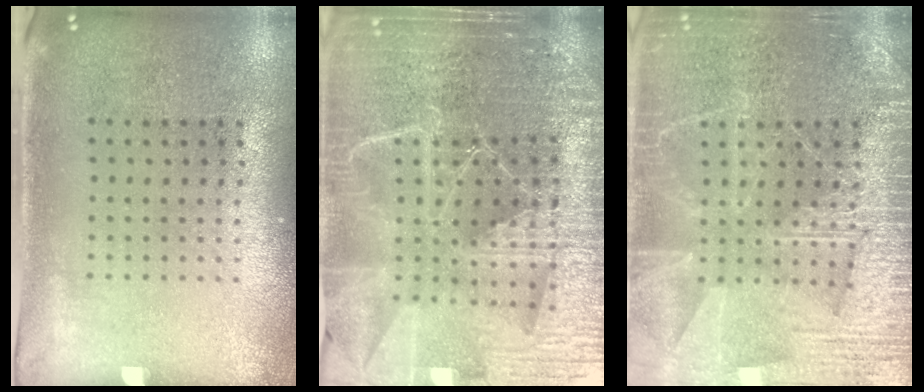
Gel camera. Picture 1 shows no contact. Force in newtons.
{"total": 6.4, "press": 5.6, "slide": 3.3}
{"total": 6.5, "press": 6.4, "slide": 0.9}